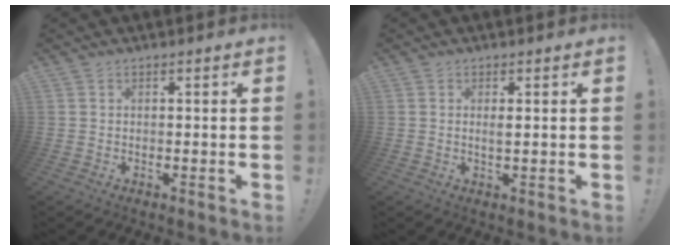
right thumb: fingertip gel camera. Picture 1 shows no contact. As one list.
[{"total": 1.4, "force": [0.5, 0.2, 1.4], "torque": [-0.012, -0.009, 0.005]}]